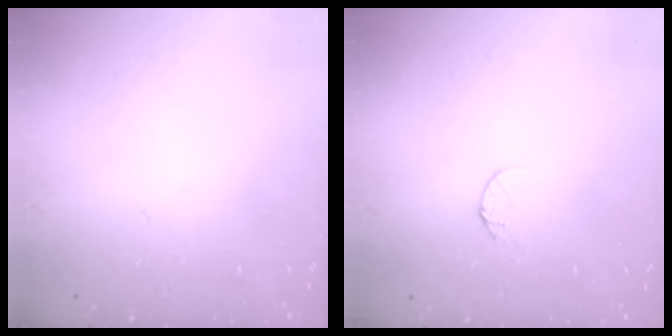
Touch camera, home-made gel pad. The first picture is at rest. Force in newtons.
{"total": 5.4, "press": 5.4, "slide": 0.5}